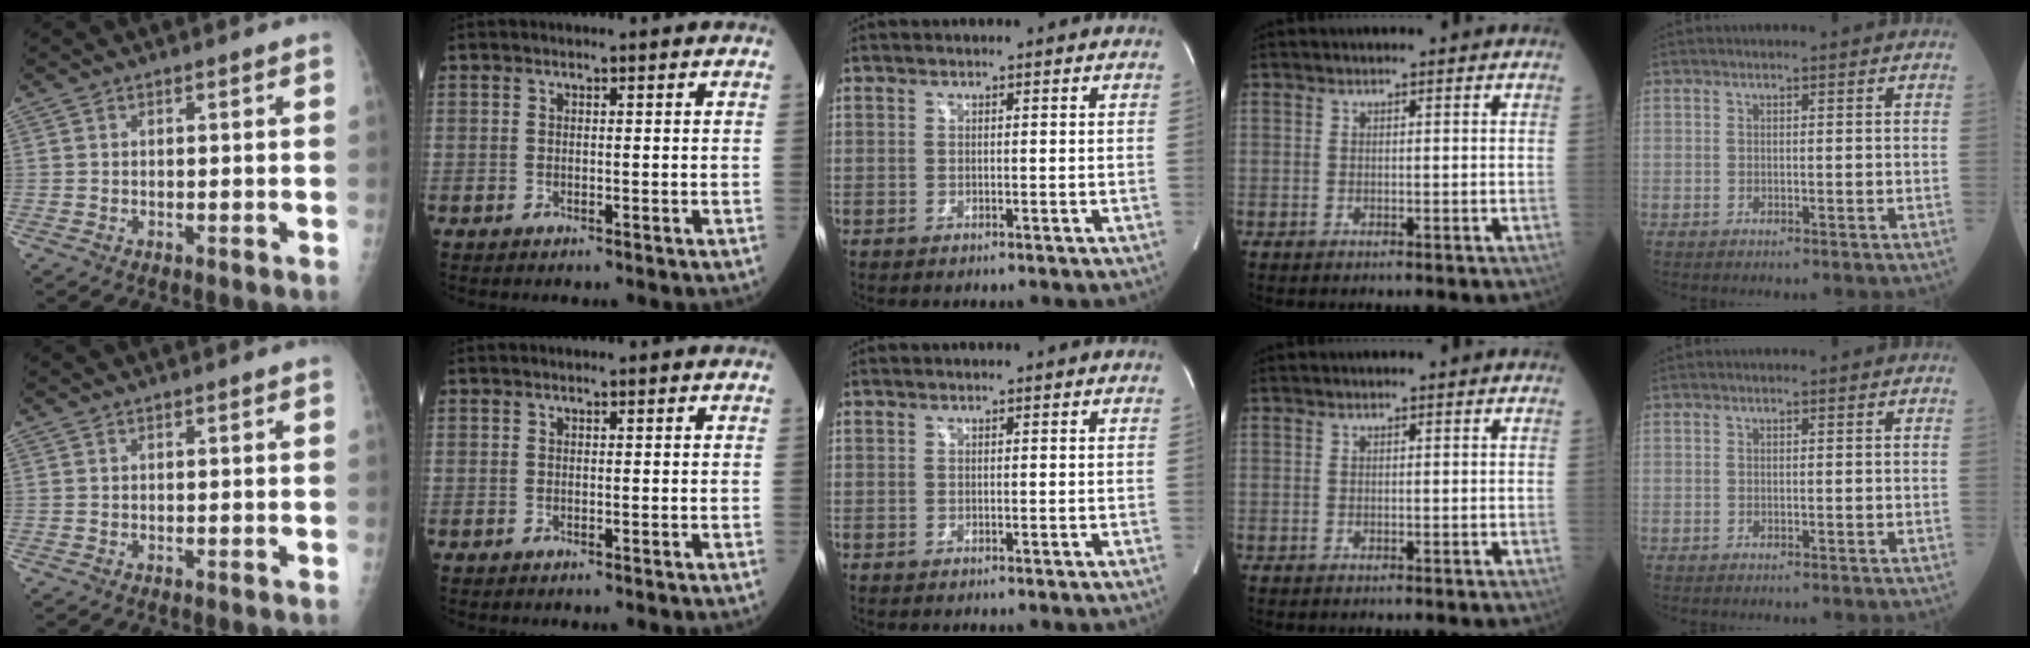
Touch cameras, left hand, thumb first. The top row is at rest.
{}